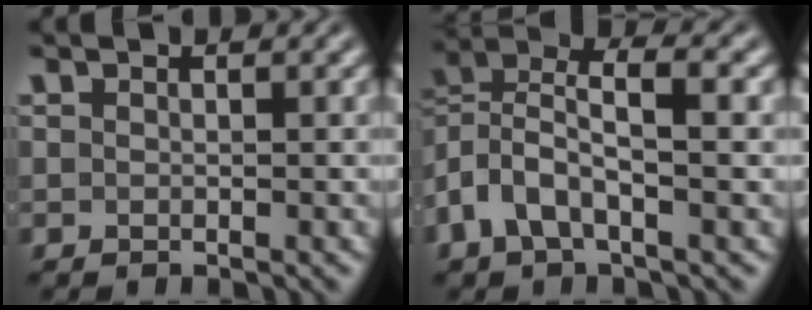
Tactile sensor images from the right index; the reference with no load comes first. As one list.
[{"total": 7.4, "force": [1.3, 5.0, 5.3], "torque": [-0.122, -0.006, 0.017]}]